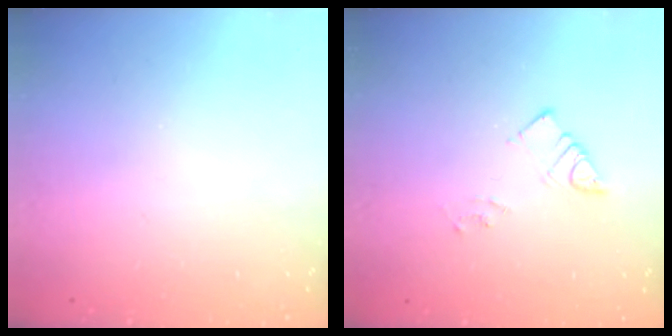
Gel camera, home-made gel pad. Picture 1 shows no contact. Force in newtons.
{"total": 4.0, "press": 3.9, "slide": 0.5}